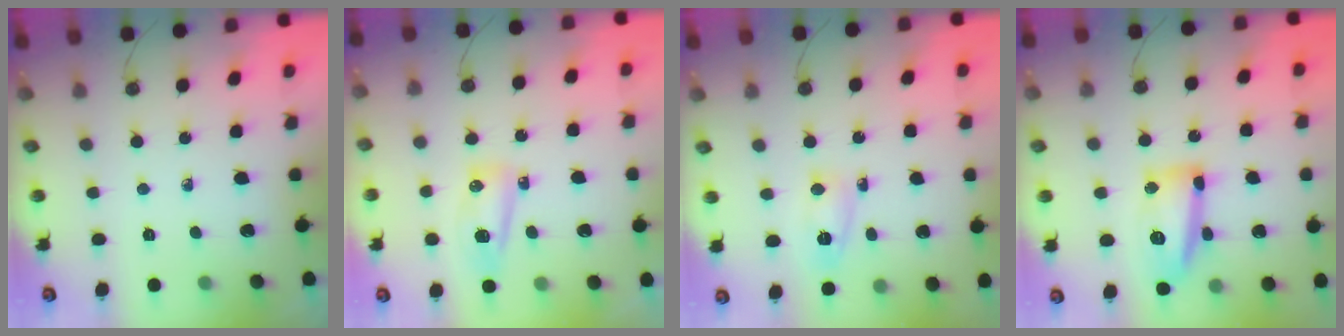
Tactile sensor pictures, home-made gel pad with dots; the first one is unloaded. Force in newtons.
{"total": 7.9, "press": 7.9, "slide": 1.1}
{"total": 5.7, "press": 5.6, "slide": 0.5}
{"total": 14.0, "press": 13.9, "slide": 1.4}